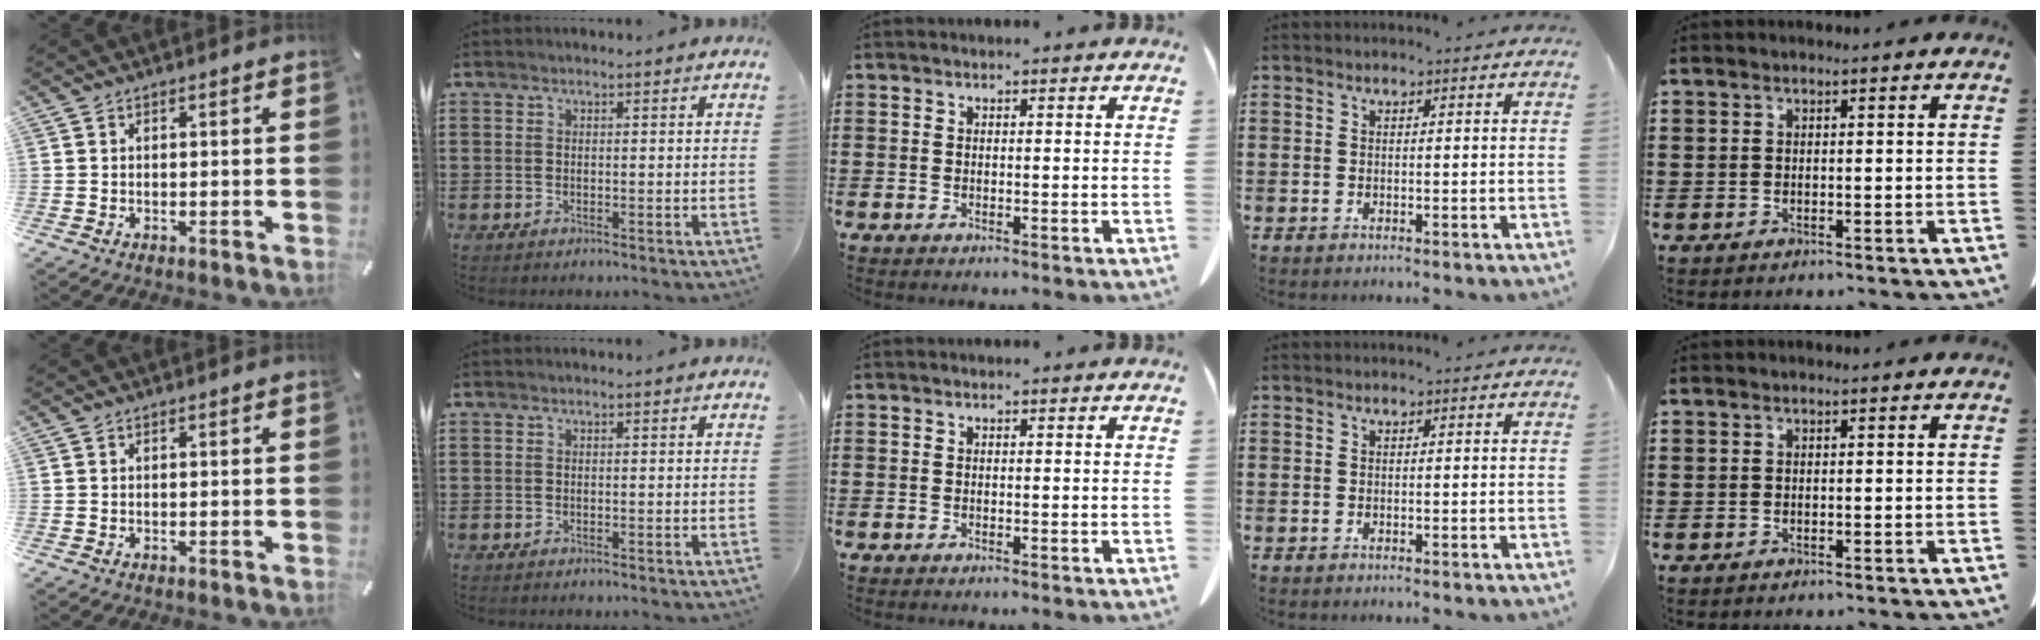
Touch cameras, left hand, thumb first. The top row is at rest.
{}